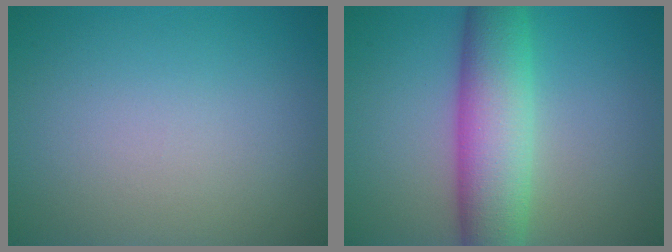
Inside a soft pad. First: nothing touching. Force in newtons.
{"total": 7.9, "press": 7.9, "slide": 0.2}